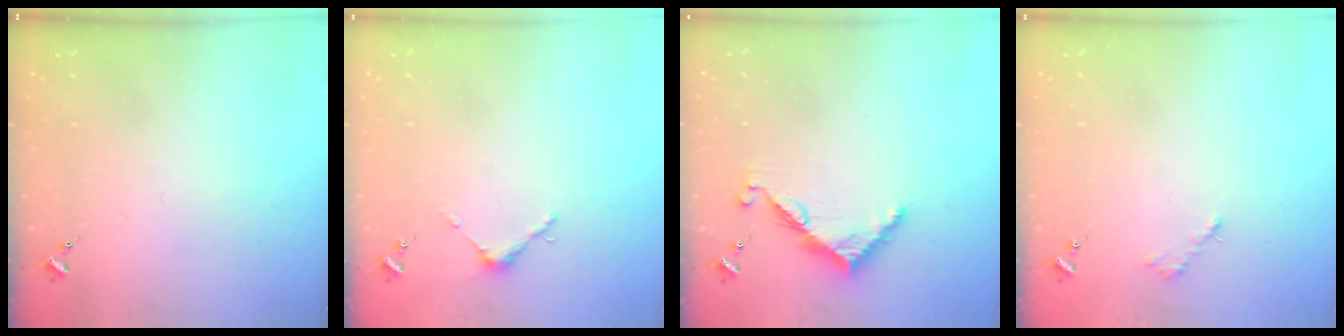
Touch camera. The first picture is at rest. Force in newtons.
{"total": 3.7, "press": 3.7, "slide": 0.3}
{"total": 7.7, "press": 7.7, "slide": 0.2}
{"total": 2.6, "press": 2.5, "slide": 0.3}